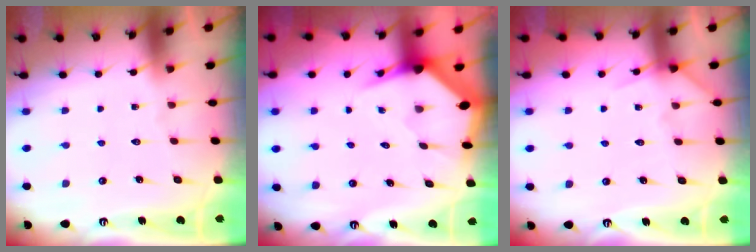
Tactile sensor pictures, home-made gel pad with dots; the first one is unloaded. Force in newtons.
{"total": 3.7, "press": 3.7, "slide": 0.2}
{"total": 6.9, "press": 6.8, "slide": 0.9}